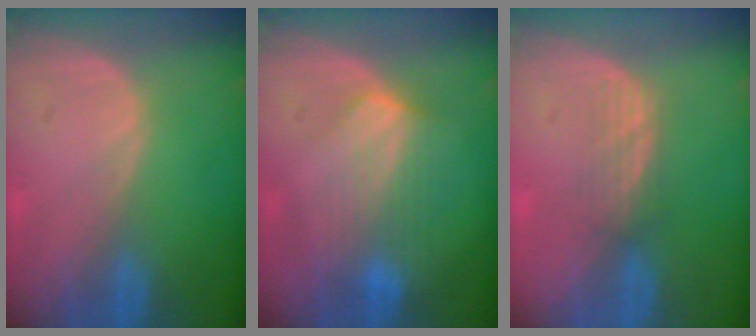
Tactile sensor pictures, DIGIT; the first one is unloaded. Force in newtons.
{"total": 7.4, "press": 6.6, "slide": 3.2}
{"total": 2.8, "press": 2.6, "slide": 1.0}